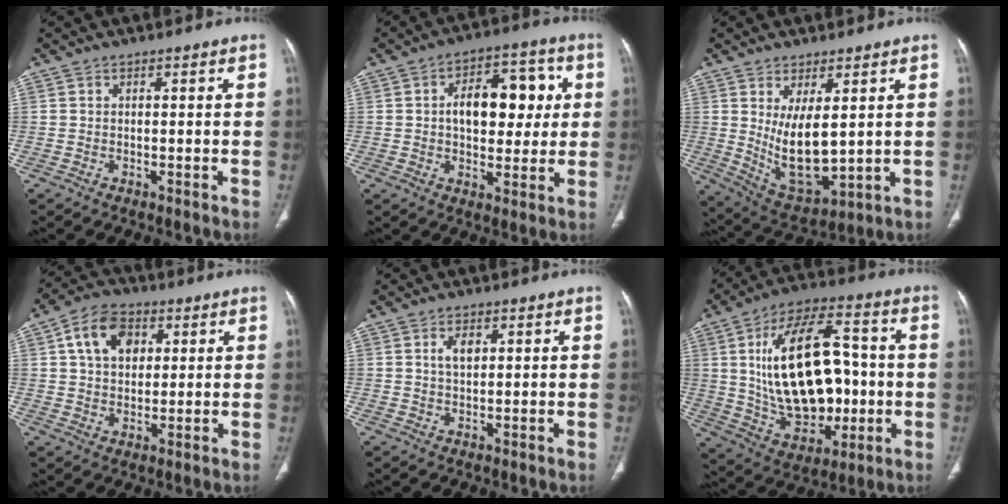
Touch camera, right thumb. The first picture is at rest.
{"total": 14.3, "force": [2.0, 8.6, 11.2], "torque": [-0.114, 0.019, 0.026]}
{"total": 11.7, "force": [1.7, 5.0, 10.4], "torque": [-0.167, -0.031, 0.055]}
{"total": 10.2, "force": [3.3, 7.2, 6.6], "torque": [-0.088, 0.003, 0.052]}
{"total": 3.1, "force": [1.0, 1.8, 2.3], "torque": [-0.034, -0.001, 0.018]}
{"total": 24.5, "force": [0.8, 14.0, 20.1], "torque": [-0.310, 0.015, 0.029]}